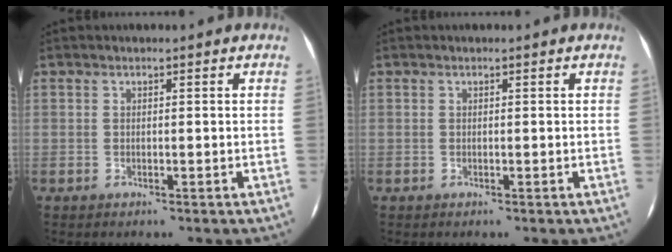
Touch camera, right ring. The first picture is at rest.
{"total": 0.0}